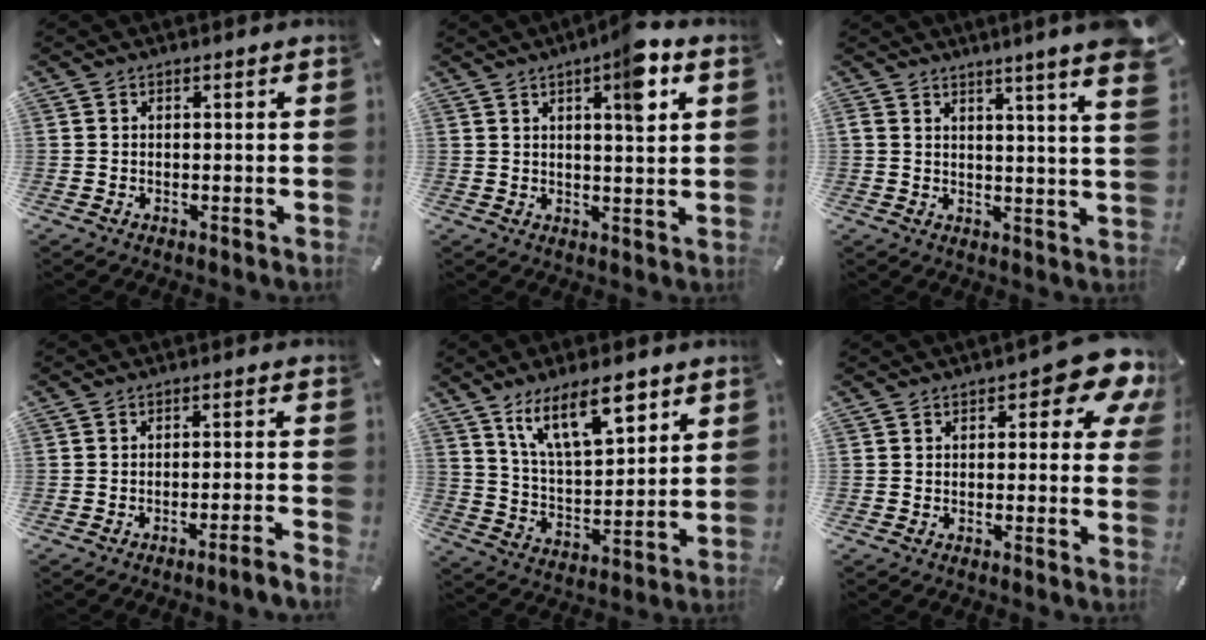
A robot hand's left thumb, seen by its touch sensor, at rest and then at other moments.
{"total": 7.8, "force": [3.7, 1.5, 6.7], "torque": [-0.097, -0.014, 0.053]}
{"total": 6.9, "force": [4.1, -0.3, 5.5], "torque": [-0.082, -0.035, 0.063]}
{"total": 3.6, "force": [-1.9, -0.3, 3.0], "torque": [-0.047, -0.006, -0.032]}
{"total": 15.3, "force": [9.5, 6.5, 10.0], "torque": [-0.168, -0.036, 0.166]}
{"total": 8.4, "force": [4.1, 3.8, 6.2], "torque": [-0.073, -0.020, 0.063]}